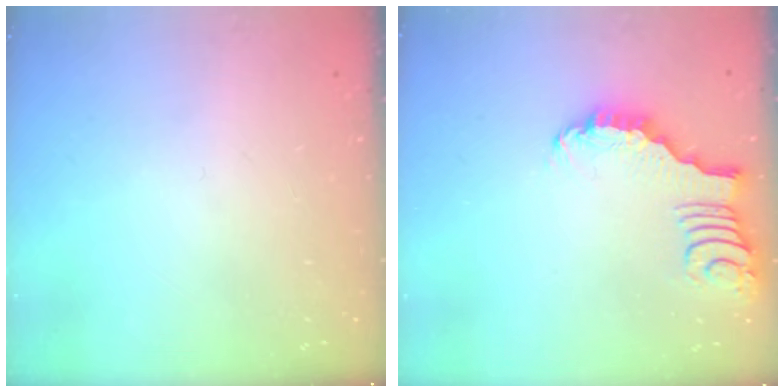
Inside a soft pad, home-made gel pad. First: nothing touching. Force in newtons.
{"total": 2.6, "press": 2.6, "slide": 0.3}